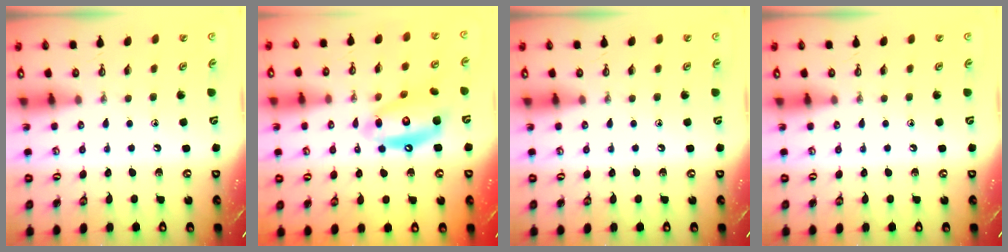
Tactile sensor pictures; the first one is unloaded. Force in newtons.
{"total": 13.0, "press": 13.0, "slide": 1.2}
{"total": 0.0}
{"total": 0.0}